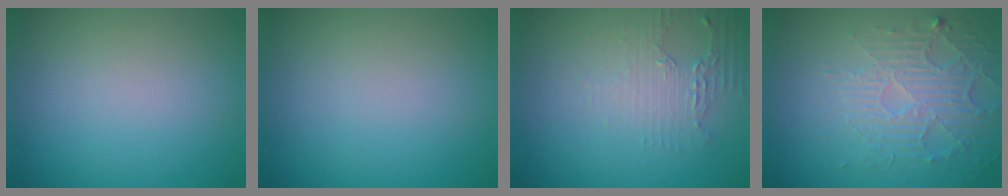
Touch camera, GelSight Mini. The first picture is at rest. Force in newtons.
{"total": 0.0}
{"total": 2.1, "press": 2.0, "slide": 0.4}
{"total": 5.4, "press": 3.6, "slide": 4.0}